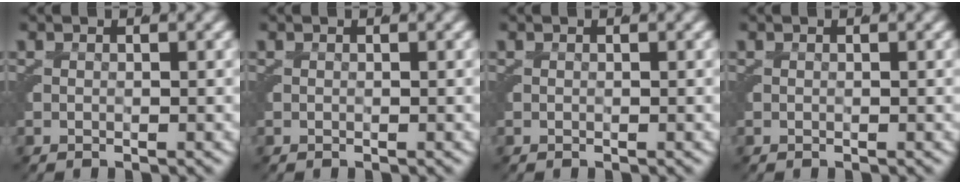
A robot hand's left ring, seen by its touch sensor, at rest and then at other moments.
{"total": 0.0}
{"total": 0.0}
{"total": 0.0}